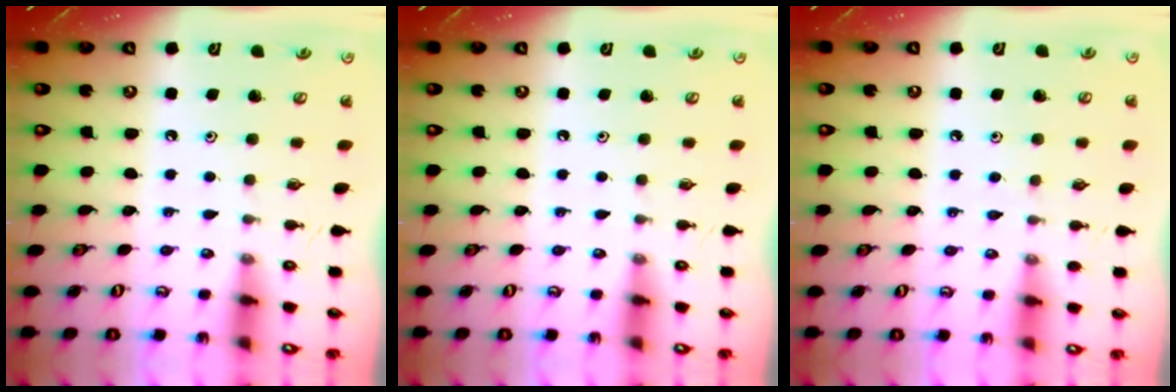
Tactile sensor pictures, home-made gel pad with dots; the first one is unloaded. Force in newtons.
{"total": 0.0}
{"total": 2.9, "press": 2.8, "slide": 0.4}